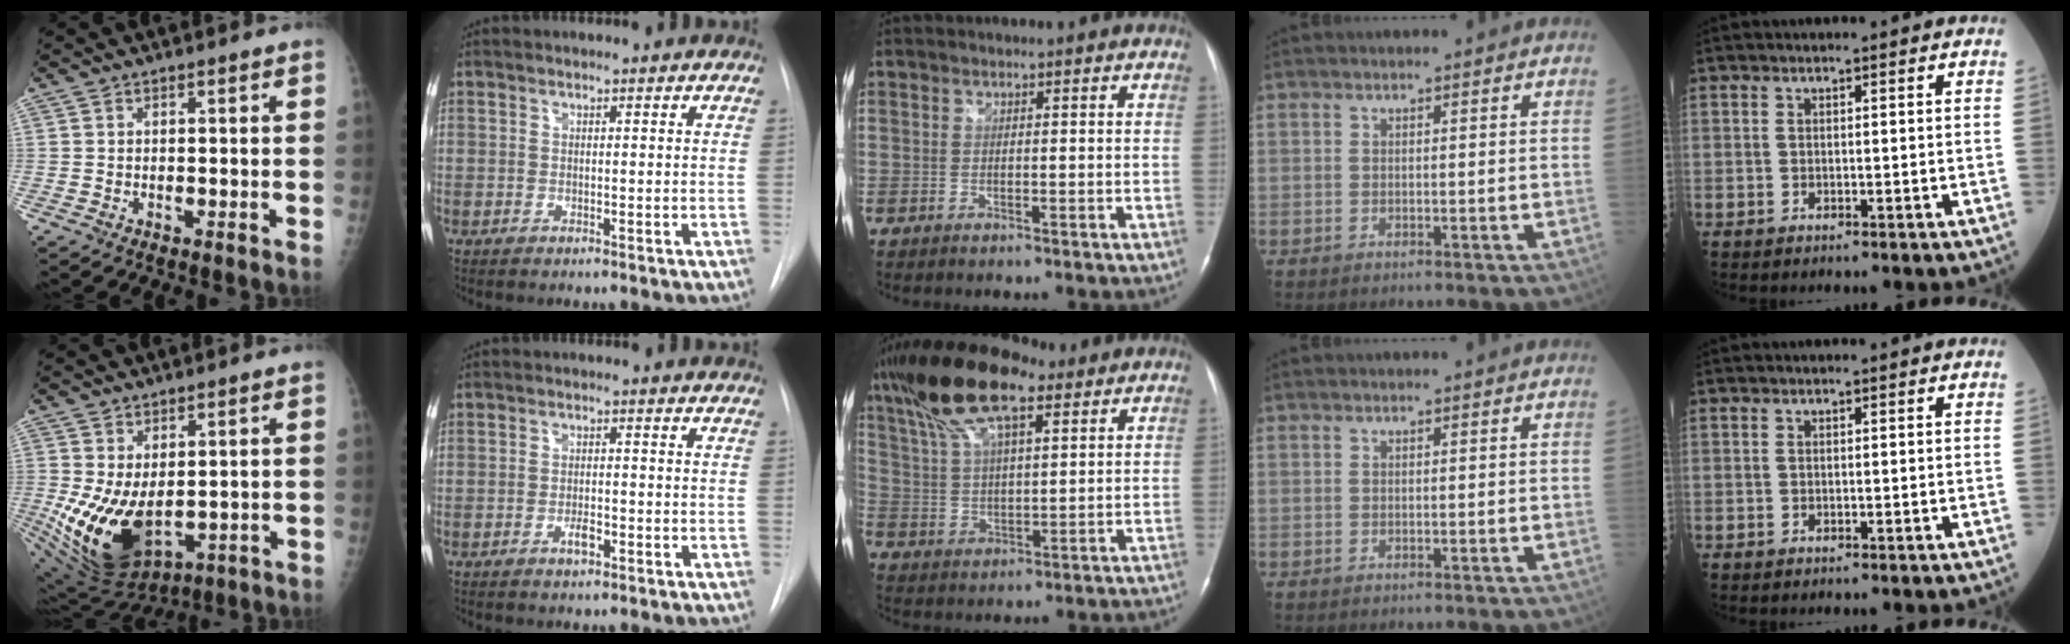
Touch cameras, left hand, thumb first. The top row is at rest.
{"thumb": {"total": 14.2, "force": [-1.2, 8.7, 11.1], "torque": [-0.191, -0.019, 0.012]}, "index": {"total": 2.1, "force": [-1.1, 0.8, 1.7], "torque": [-0.028, 0.002, -0.018]}, "middle": {"total": 15.4, "force": [9.6, 4.7, 11.1], "torque": [-0.222, 0.038, 0.179]}}